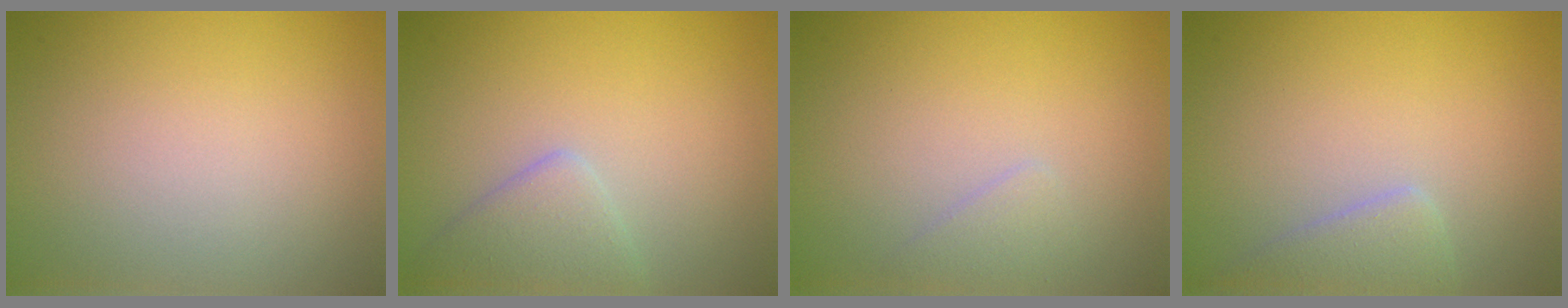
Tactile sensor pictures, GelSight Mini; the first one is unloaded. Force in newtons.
{"total": 2.8, "press": 2.8, "slide": 0.2}
{"total": 1.1, "press": 1.1, "slide": 0.1}
{"total": 2.6, "press": 2.6, "slide": 0.3}